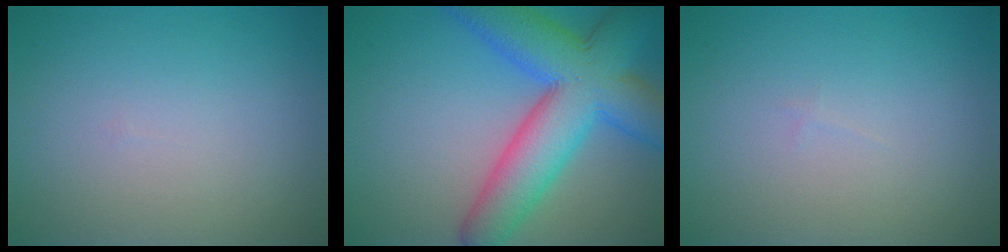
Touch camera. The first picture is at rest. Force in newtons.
{"total": 10.8, "press": 10.8, "slide": 0.4}
{"total": 0.0}